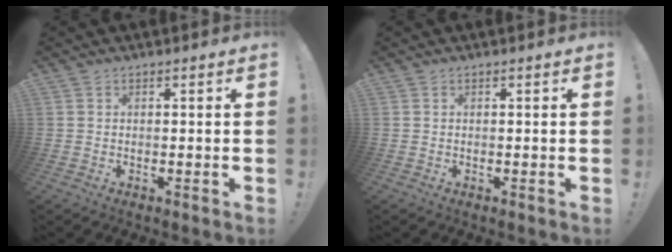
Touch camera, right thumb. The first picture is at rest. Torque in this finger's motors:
{"motor_torque": [-0.08, 0.08, -0.07, 0.06, 0.01]}